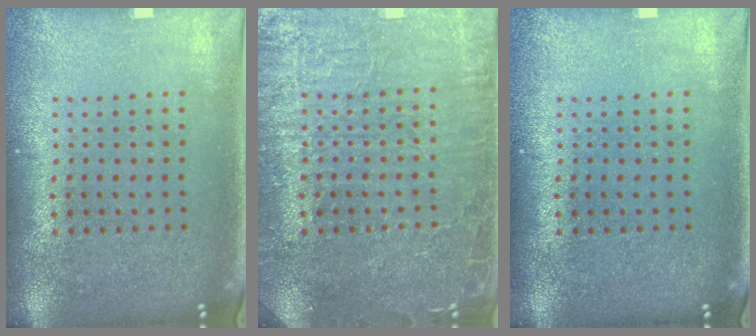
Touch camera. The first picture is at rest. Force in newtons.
{"total": 4.1, "press": 3.9, "slide": 1.1}
{"total": 0.0}